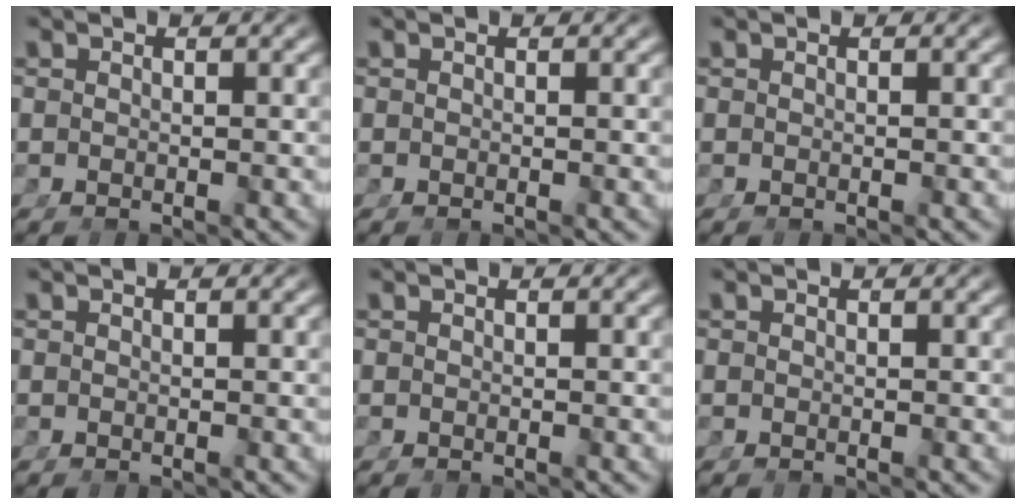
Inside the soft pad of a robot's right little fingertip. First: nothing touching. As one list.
[{"total": 0.0}, {"total": 0.0}, {"total": 0.0}, {"total": 0.0}, {"total": 0.0}]